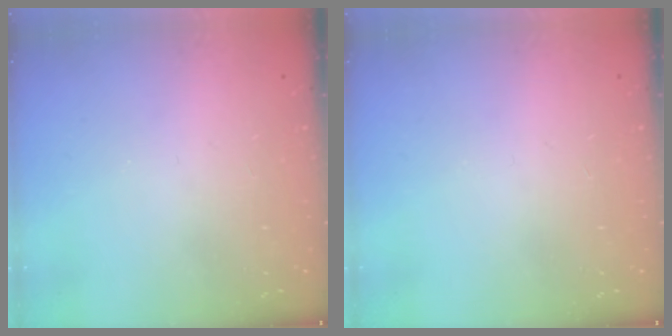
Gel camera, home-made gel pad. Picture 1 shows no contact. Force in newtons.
{"total": 0.0}